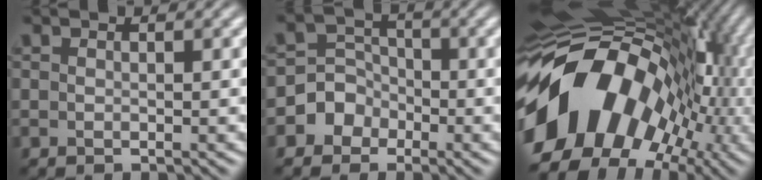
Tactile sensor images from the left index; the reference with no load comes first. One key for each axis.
{"total": 3.4, "fx": -1.9, "fy": 2.9, "fz": 0.0, "tx": 0.029, "ty": 0.011, "tz": -0.045}
{"total": 16.3, "fx": -2.5, "fy": 11.4, "fz": 11.4, "tx": -0.201, "ty": 0.026, "tz": -0.061}